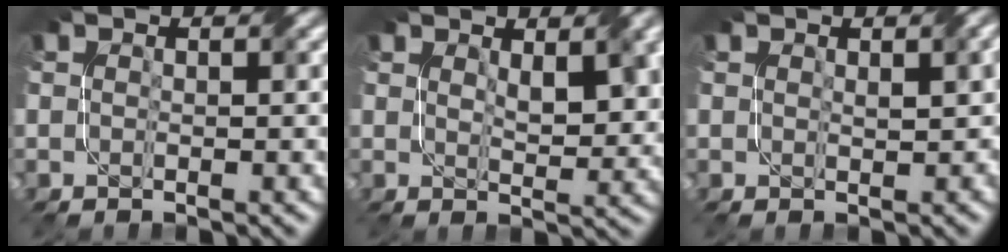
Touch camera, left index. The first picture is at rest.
{"total": 3.4, "force": [1.7, 1.2, 2.7], "torque": [-0.044, 0.002, 0.040]}
{"total": 1.7, "force": [0.4, 0.9, 1.4], "torque": [-0.014, 0.004, 0.018]}